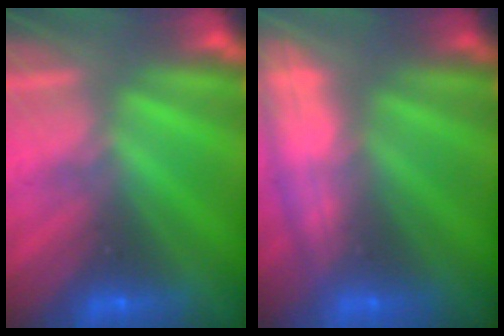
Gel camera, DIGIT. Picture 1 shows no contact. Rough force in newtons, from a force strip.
{"total": 2.7}